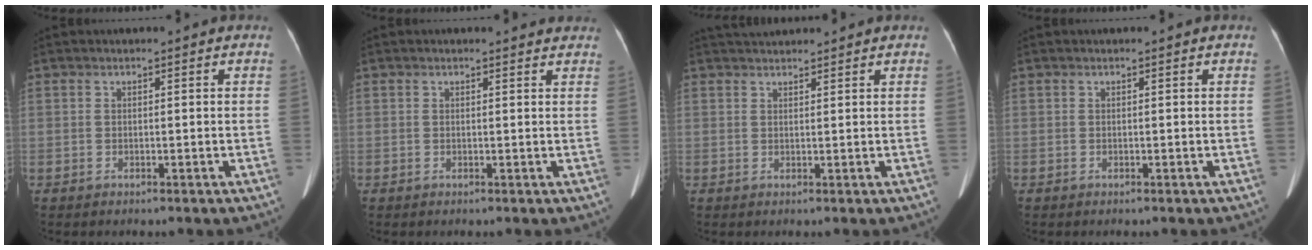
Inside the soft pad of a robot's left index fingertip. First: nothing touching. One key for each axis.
{"total": 2.5, "fx": 2.4, "fy": 0.6, "fz": 0.3, "tx": -0.013, "ty": -0.004, "tz": 0.010}
{"total": 3.2, "fx": 3.1, "fy": 0.4, "fz": 0.7, "tx": -0.015, "ty": 0.030, "tz": 0.054}
{"total": 0.0}